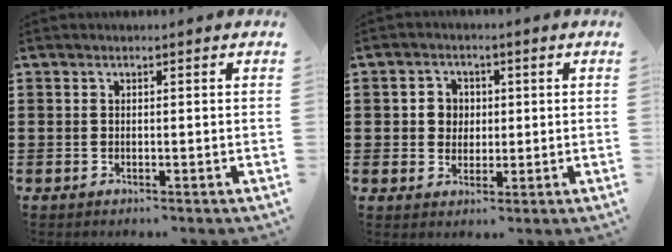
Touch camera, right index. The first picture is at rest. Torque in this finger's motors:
{"motor_torque": [0.04, -0.04, 0.15, 0.05]}